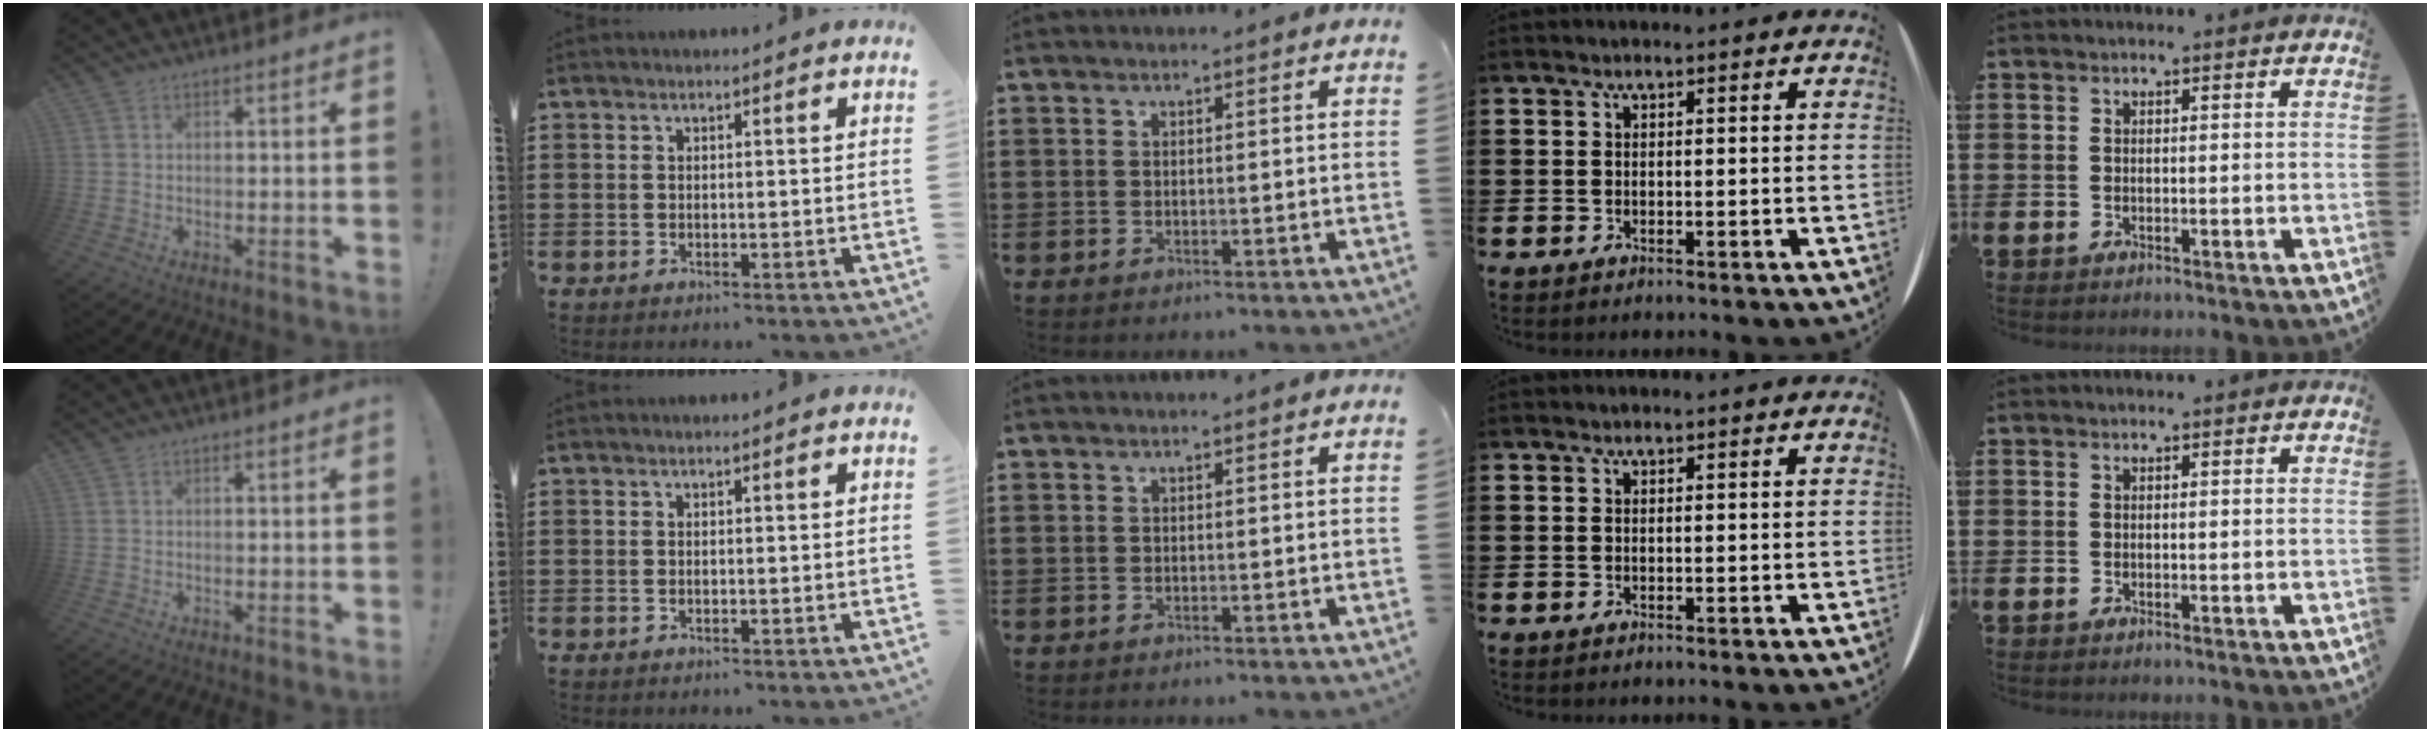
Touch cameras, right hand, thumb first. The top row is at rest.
{}